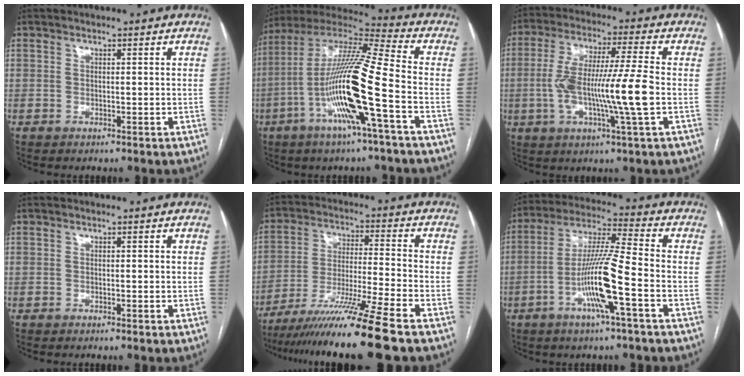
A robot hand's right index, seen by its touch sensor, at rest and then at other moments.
{"total": 18.8, "force": [-5.6, 0.0, 17.9], "torque": [-0.356, -0.006, -0.114]}
{"total": 13.4, "force": [-1.9, -0.1, 13.3], "torque": [-0.255, 0.000, -0.041]}
{"total": 0.0}
{"total": 14.6, "force": [-11.4, -3.1, 8.6], "torque": [-0.146, -0.035, -0.195]}
{"total": 12.4, "force": [-4.3, -0.4, 11.6], "torque": [-0.226, 0.000, -0.086]}